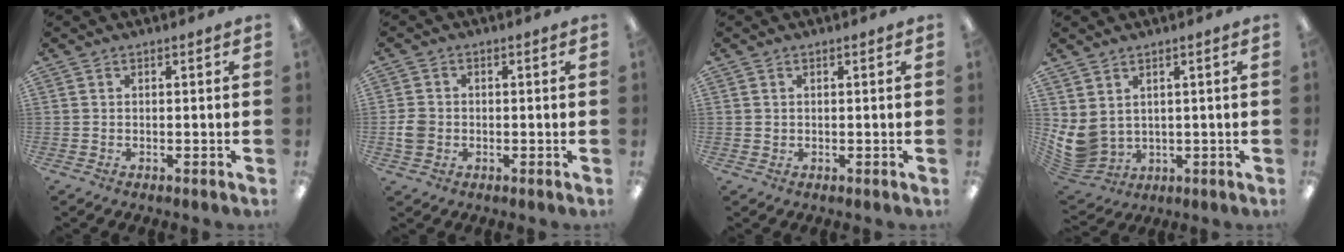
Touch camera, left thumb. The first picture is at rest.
{"total": 3.8, "force": [-0.7, 3.2, 1.8], "torque": [-0.028, 0.008, -0.012]}
{"total": 0.7, "force": [0.3, 0.6, 0.1], "torque": [-0.001, 0.004, 0.005]}
{"total": 6.3, "force": [1.6, 5.1, 3.4], "torque": [-0.103, -0.018, 0.031]}